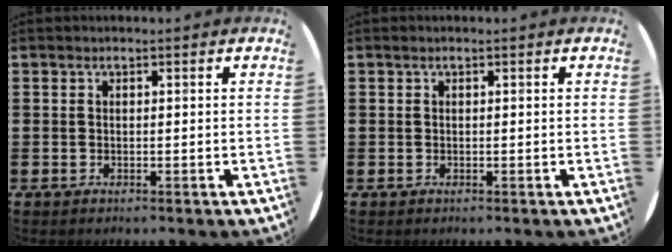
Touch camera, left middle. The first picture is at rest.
{"total": 0.0}